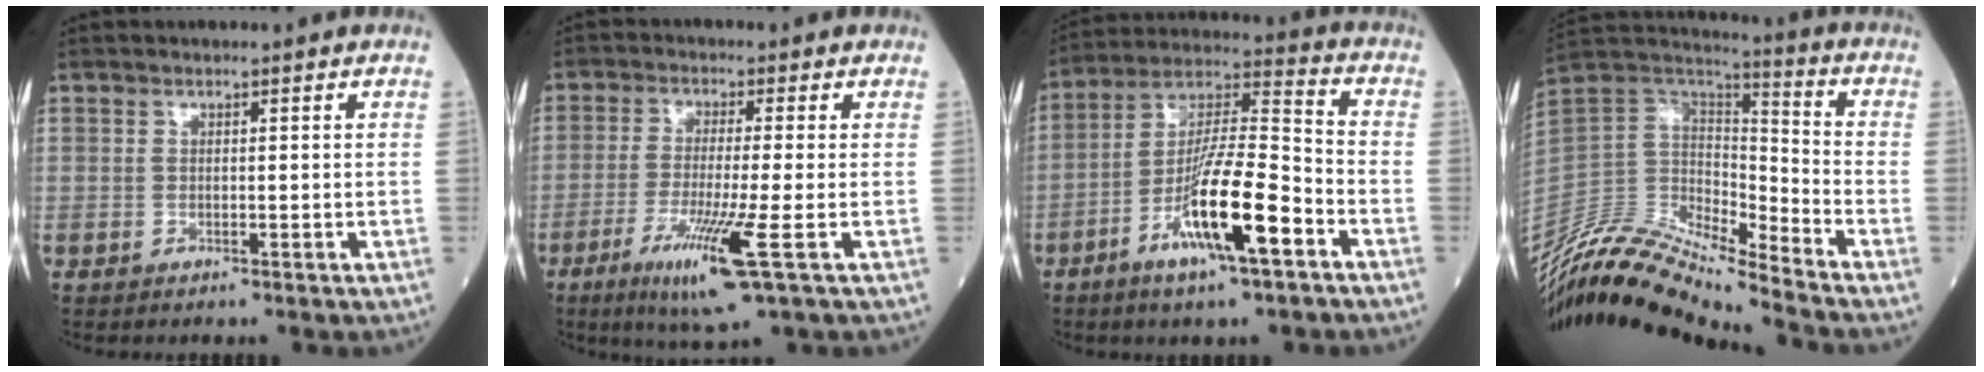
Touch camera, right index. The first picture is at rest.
{"total": 9.6, "force": [-4.1, -0.7, 8.7], "torque": [-0.165, -0.032, -0.074]}
{"total": 15.0, "force": [-6.7, 1.7, 13.3], "torque": [-0.250, -0.008, -0.121]}
{"total": 17.9, "force": [-16.3, 1.4, 7.3], "torque": [-0.140, 0.036, -0.310]}